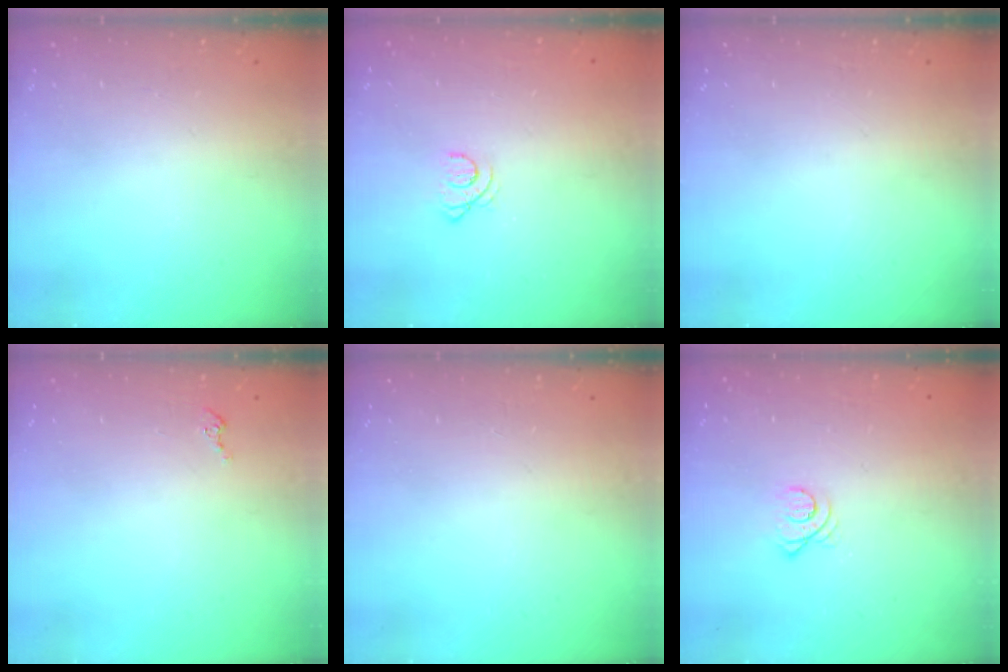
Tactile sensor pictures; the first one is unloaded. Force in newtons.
{"total": 2.1, "press": 2.1, "slide": 0.3}
{"total": 0.0}
{"total": 1.6, "press": 1.6, "slide": 0.2}
{"total": 0.0}
{"total": 3.5, "press": 3.5, "slide": 0.5}